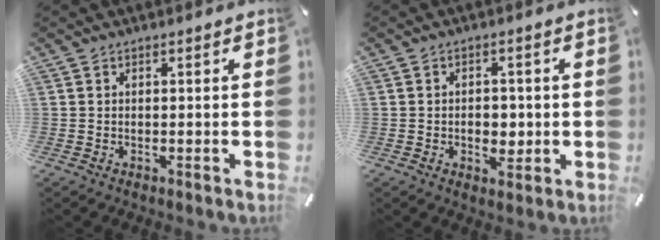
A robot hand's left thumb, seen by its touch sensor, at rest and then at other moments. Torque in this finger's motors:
{"motor_torque": [0.54, 1.49, 0.07, -0.07, 0.16]}